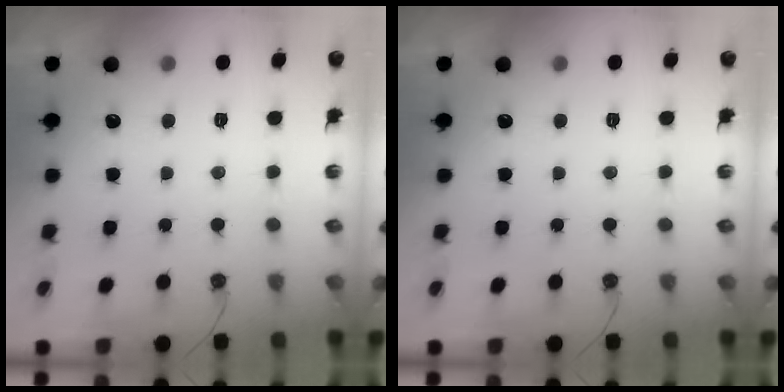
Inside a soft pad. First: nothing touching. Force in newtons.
{"total": 0.0}